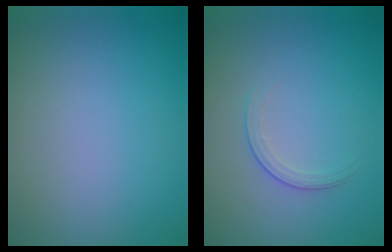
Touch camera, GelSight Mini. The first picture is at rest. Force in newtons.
{"total": 1.5, "press": 0.7, "slide": 1.4}